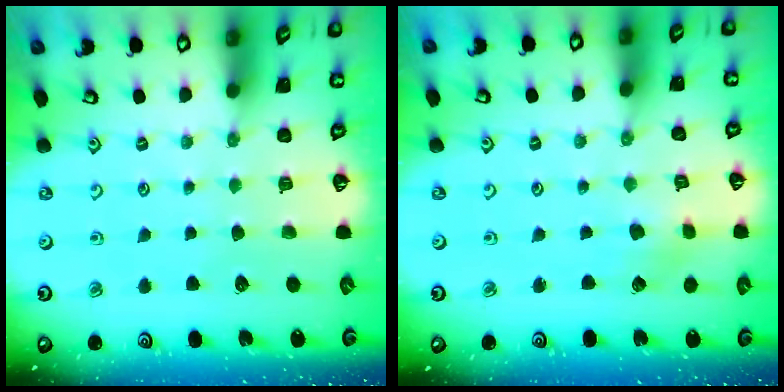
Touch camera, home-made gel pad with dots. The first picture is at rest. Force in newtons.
{"total": 2.7, "press": 2.7, "slide": 0.3}